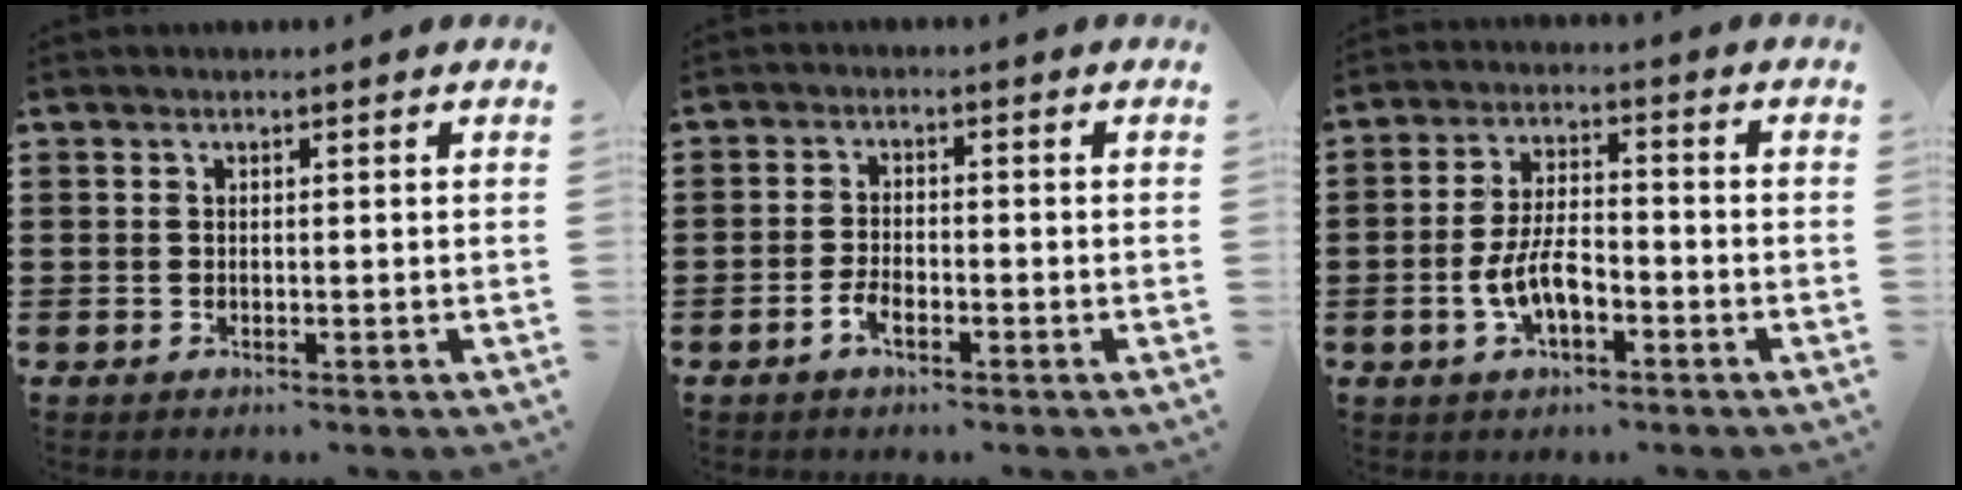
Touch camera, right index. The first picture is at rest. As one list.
[{"total": 2.7, "force": [-1.5, 1.2, 1.9], "torque": [-0.042, -0.001, -0.031]}, {"total": 6.5, "force": [-2.4, 3.0, 5.3], "torque": [-0.123, -0.001, -0.052]}]